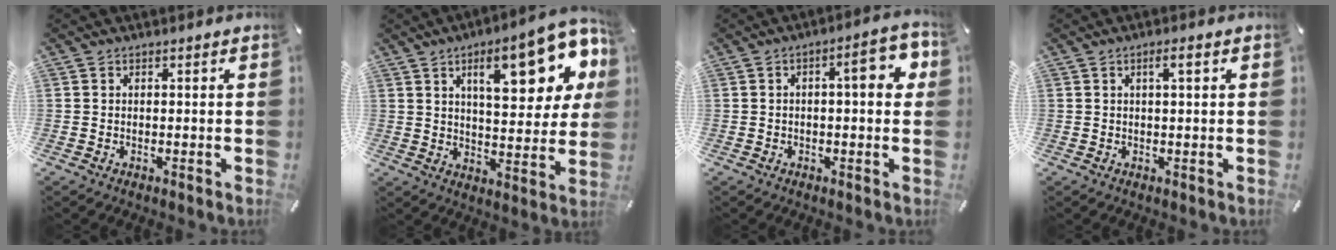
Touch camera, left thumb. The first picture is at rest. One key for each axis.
{"total": 20.8, "fx": 8.8, "fy": 7.9, "fz": 17.1, "tx": -0.243, "ty": -0.031, "tz": 0.132}
{"total": 8.5, "fx": 1.6, "fy": 2.8, "fz": 7.9, "tx": -0.098, "ty": -0.007, "tz": 0.016}
{"total": 2.9, "fx": 0.9, "fy": 0.5, "fz": 2.7, "tx": -0.046, "ty": 0.002, "tz": 0.011}